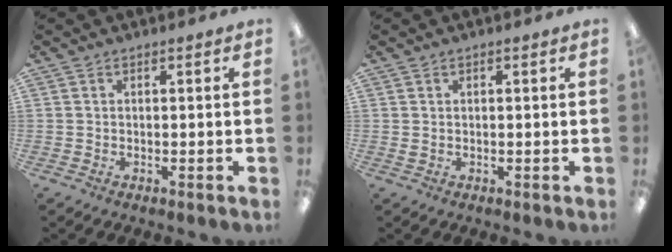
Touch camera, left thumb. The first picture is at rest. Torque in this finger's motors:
{"motor_torque": [-0.05, 0.03, 0.22, -0.22, 0.00]}